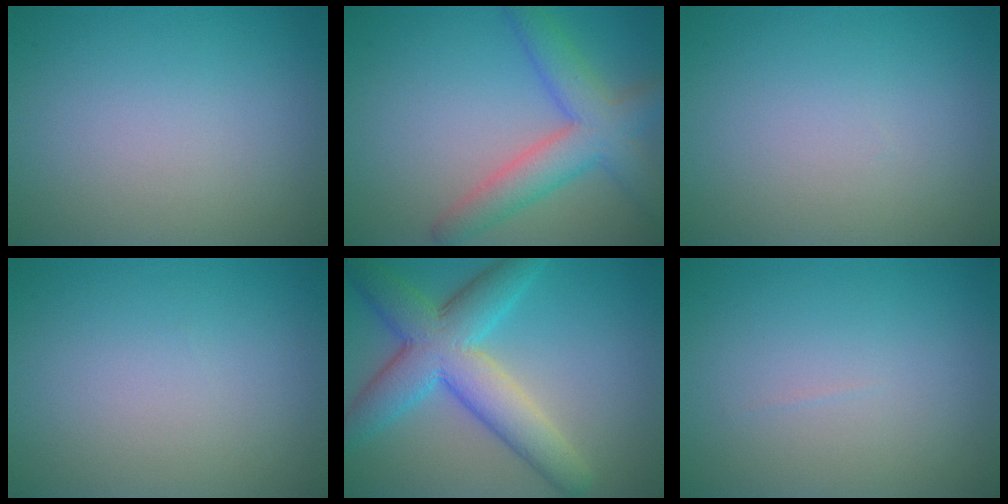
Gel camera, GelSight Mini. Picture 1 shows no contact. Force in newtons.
{"total": 5.5, "press": 5.5, "slide": 0.3}
{"total": 0.0}
{"total": 0.0}
{"total": 7.9, "press": 7.9, "slide": 0.2}
{"total": 0.0}